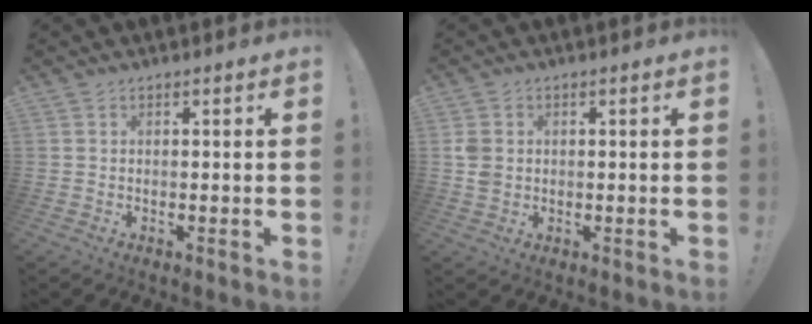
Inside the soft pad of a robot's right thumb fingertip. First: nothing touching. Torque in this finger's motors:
{"motor_torque": [0.23, 0.88, 0.29, 0.20, -0.03]}